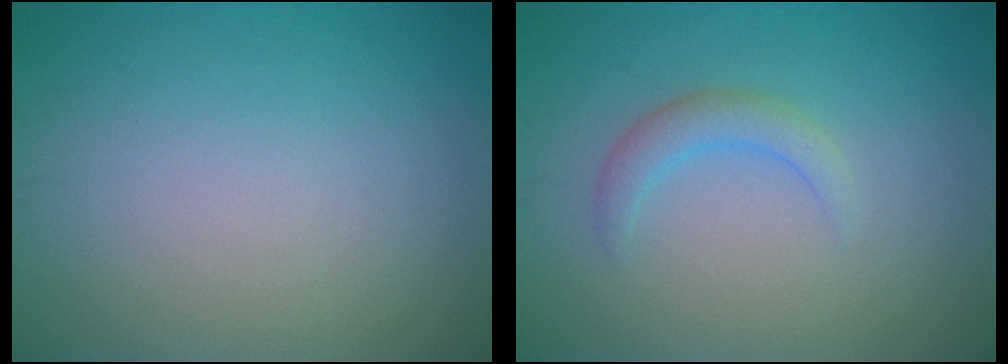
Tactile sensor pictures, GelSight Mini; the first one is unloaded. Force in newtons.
{"total": 2.1, "press": 2.0, "slide": 0.3}